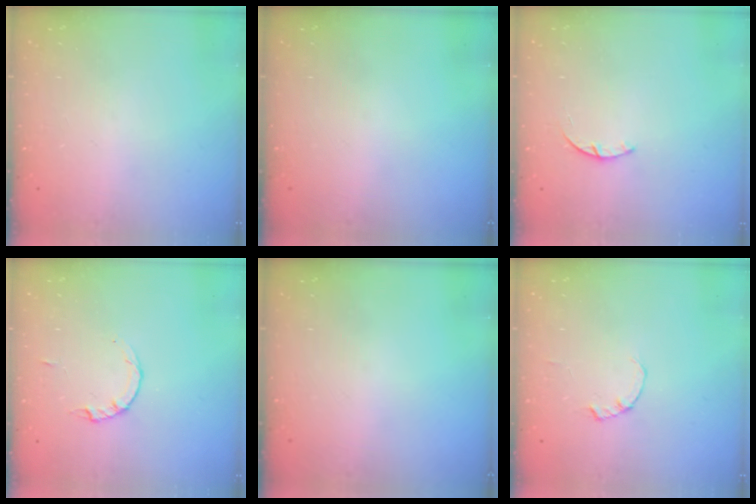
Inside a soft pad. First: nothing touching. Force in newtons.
{"total": 0.0}
{"total": 1.4, "press": 1.4, "slide": 0.3}
{"total": 2.2, "press": 2.1, "slide": 0.3}
{"total": 0.0}
{"total": 0.0}